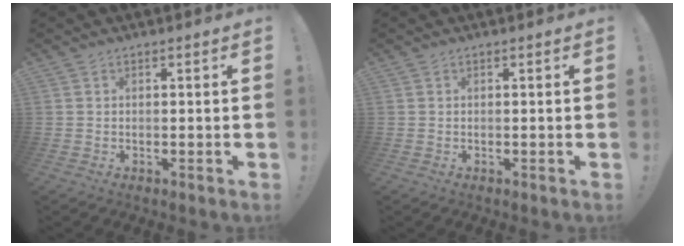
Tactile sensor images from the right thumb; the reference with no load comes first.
{"total": 0.0}